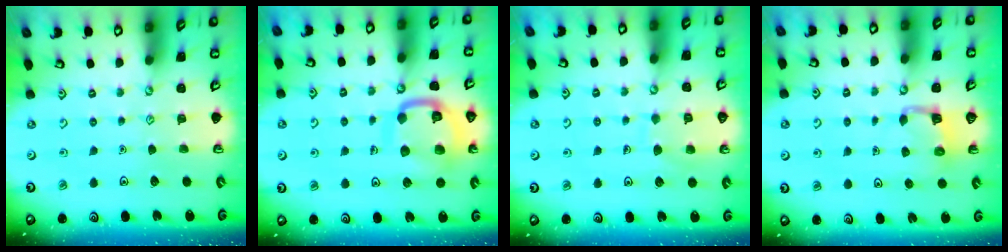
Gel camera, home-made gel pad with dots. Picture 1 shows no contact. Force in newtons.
{"total": 14.0, "press": 13.9, "slide": 1.4}
{"total": 7.7, "press": 7.7, "slide": 0.6}
{"total": 2.7, "press": 2.7, "slide": 0.4}